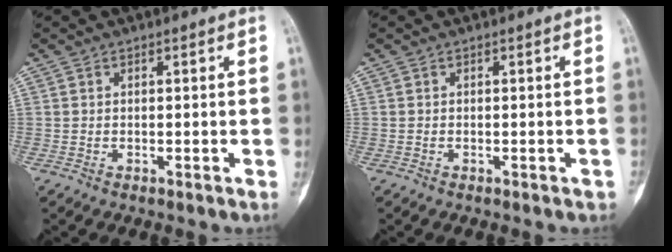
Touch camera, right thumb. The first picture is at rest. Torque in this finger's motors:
{"motor_torque": [0.23, 0.16, 0.09, 0.09, 0.00]}